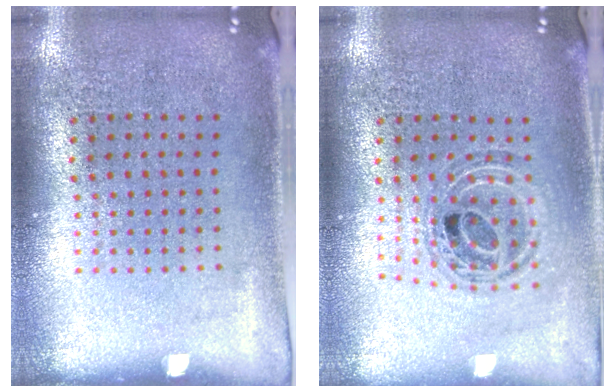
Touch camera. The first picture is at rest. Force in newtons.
{"total": 0.8, "press": 0.8, "slide": 0.2}